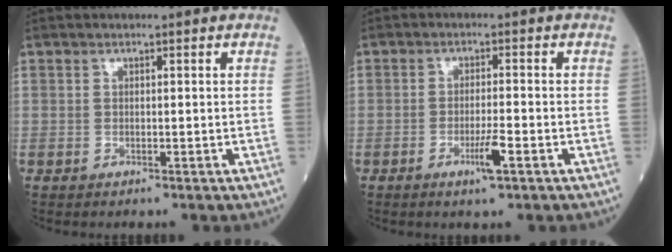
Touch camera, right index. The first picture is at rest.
{"total": 3.7, "force": [-1.7, -0.1, 3.3], "torque": [-0.064, -0.007, -0.032]}